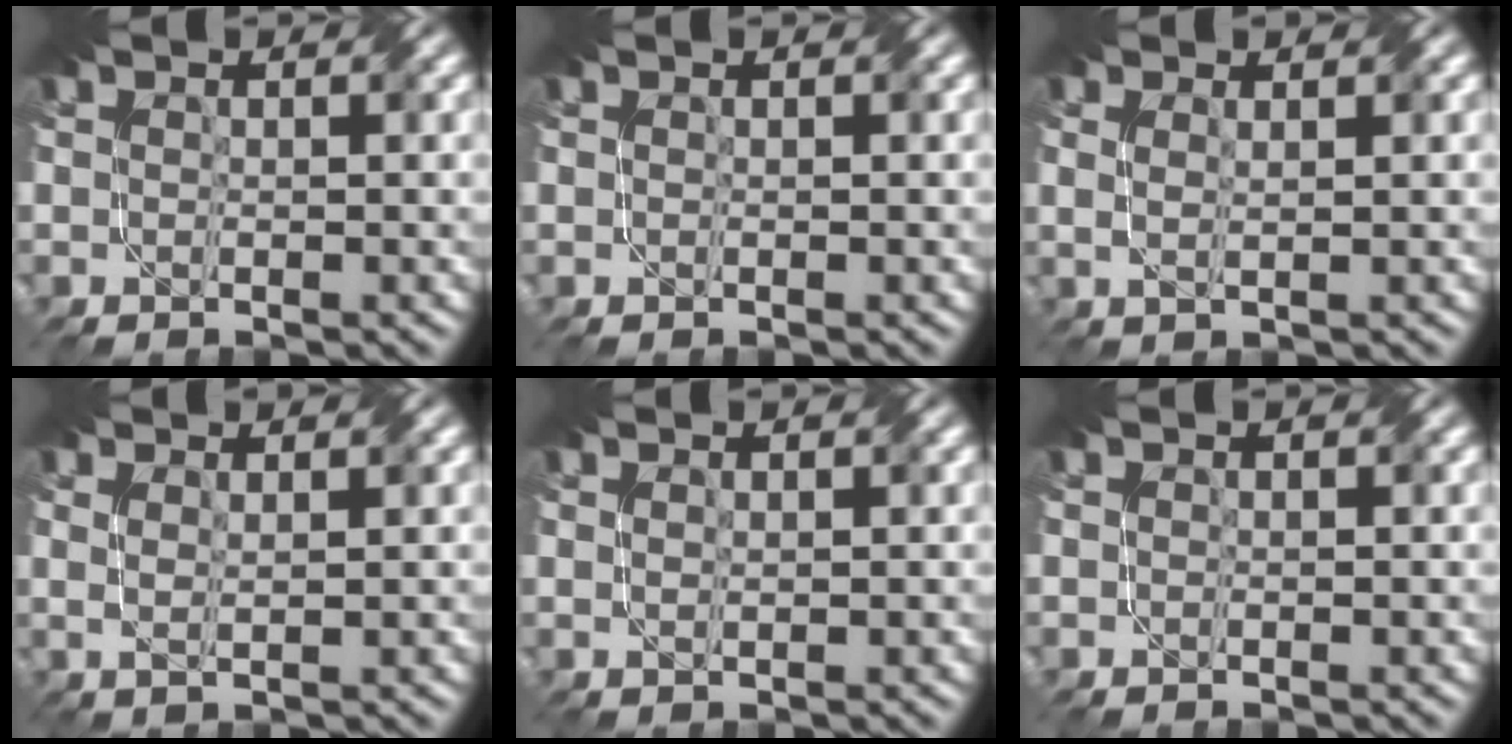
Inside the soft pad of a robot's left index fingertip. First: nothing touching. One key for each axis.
{"total": 0.0}
{"total": 1.4, "fx": 1.0, "fy": 0.6, "fz": 0.8, "tx": -0.004, "ty": 0.004, "tz": 0.003}
{"total": 1.2, "fx": 1.0, "fy": 0.4, "fz": 0.6, "tx": -0.005, "ty": 0.002, "tz": 0.013}
{"total": 0.5, "fx": 0.5, "fy": -0.1, "fz": -0.2, "tx": 0.002, "ty": 0.003, "tz": 0.009}
{"total": 0.0}